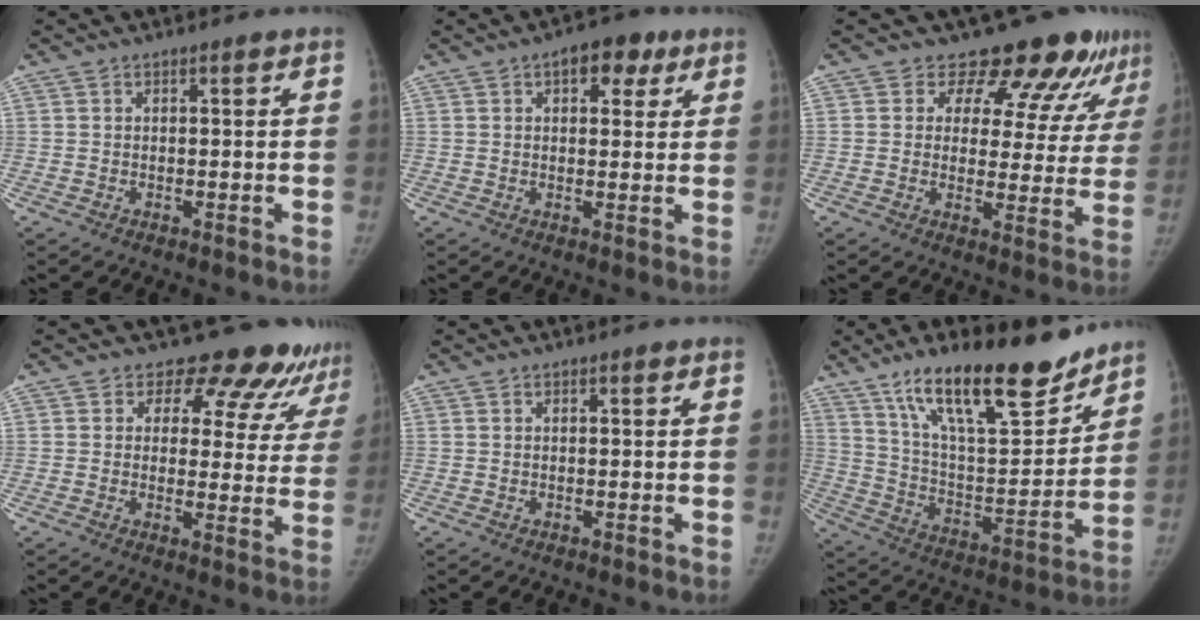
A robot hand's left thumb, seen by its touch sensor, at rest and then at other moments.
{"total": 6.8, "force": [3.2, 4.0, 4.4], "torque": [-0.023, -0.004, 0.035]}
{"total": 13.0, "force": [10.6, 6.1, 4.5], "torque": [-0.006, -0.061, 0.116]}
{"total": 13.7, "force": [12.1, 5.8, 2.4], "torque": [0.031, -0.074, 0.118]}
{"total": 0.0}
{"total": 22.5, "force": [16.2, 7.1, 14.0], "torque": [-0.186, -0.081, 0.275]}